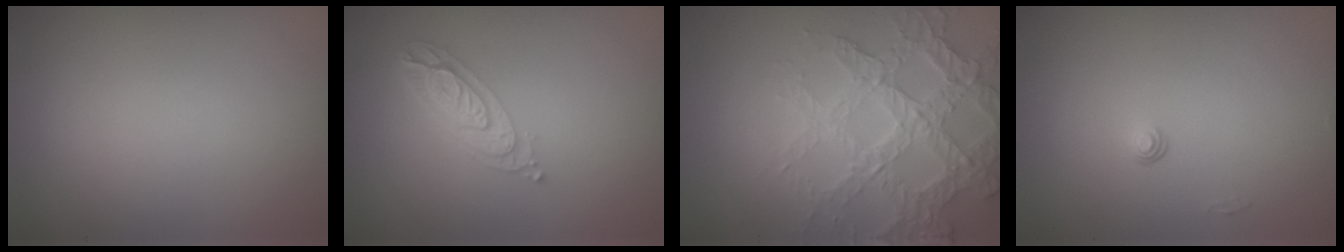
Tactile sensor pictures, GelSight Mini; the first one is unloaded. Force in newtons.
{"total": 3.6, "press": 2.7, "slide": 2.4}
{"total": 5.8, "press": 4.9, "slide": 3.1}
{"total": 0.6, "press": 0.4, "slide": 0.5}